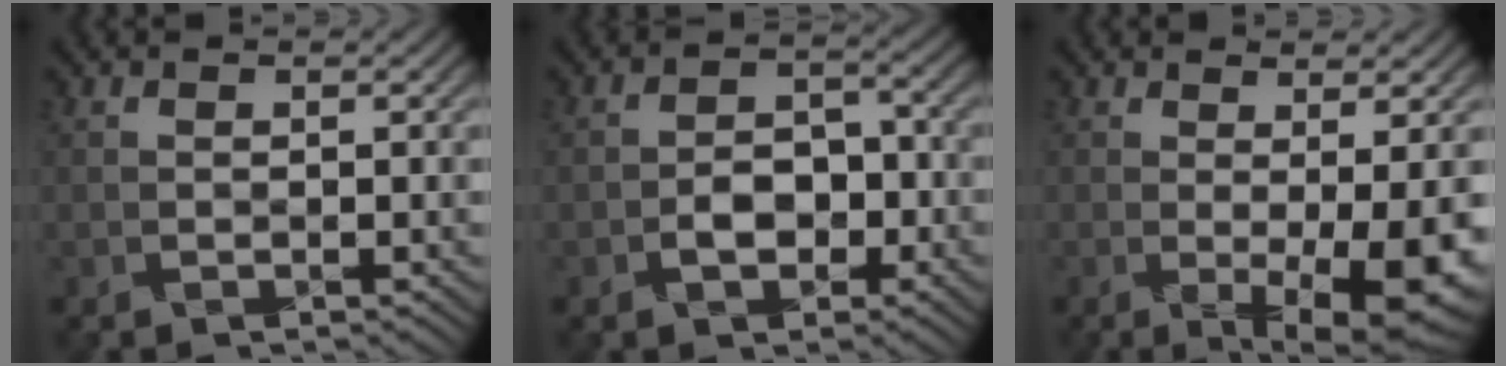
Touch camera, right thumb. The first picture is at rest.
{"total": 4.4, "force": [-2.2, 2.8, 2.5], "torque": [-0.034, 0.003, -0.046]}
{"total": 7.5, "force": [-1.1, 1.4, 7.3], "torque": [-0.102, 0.003, -0.015]}